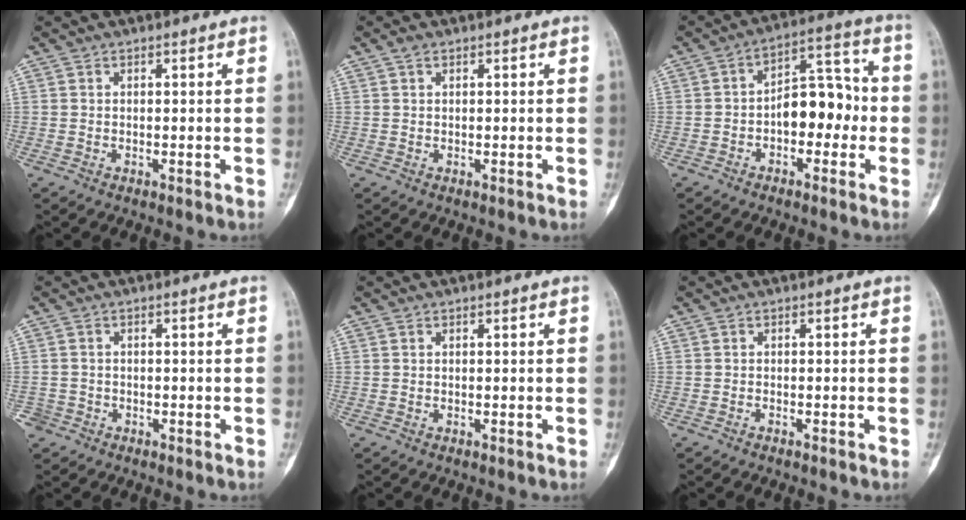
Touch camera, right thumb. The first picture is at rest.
{"total": 1.1, "force": [0.6, 0.6, 0.6], "torque": [-0.013, 0.005, 0.009]}
{"total": 10.5, "force": [-1.7, 6.3, 8.2], "torque": [-0.089, 0.044, -0.038]}
{"total": 2.2, "force": [-1.3, 1.8, 0.0], "torque": [0.003, 0.011, -0.027]}
{"total": 0.0}
{"total": 1.0, "force": [-0.9, 0.1, 0.5], "torque": [-0.012, 0.004, -0.008]}